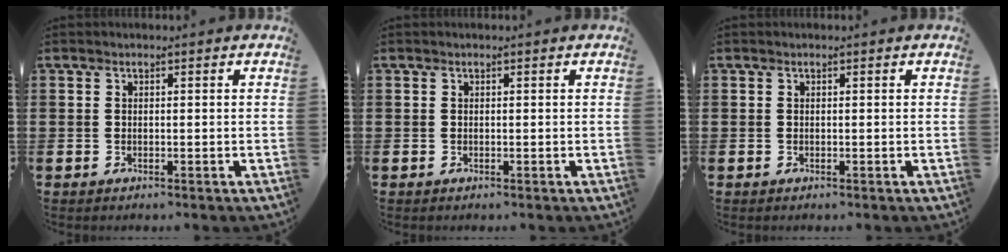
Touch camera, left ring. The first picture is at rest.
{"total": 0.0}
{"total": 0.0}